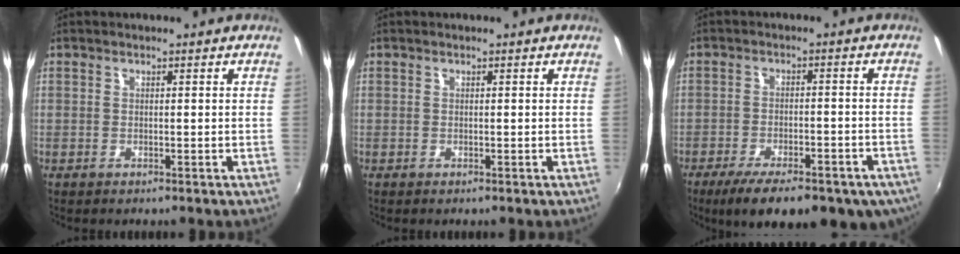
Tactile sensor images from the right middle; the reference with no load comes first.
{"total": 0.0}
{"total": 18.4, "force": [-12.4, 7.0, 11.7], "torque": [-0.207, -0.043, -0.164]}